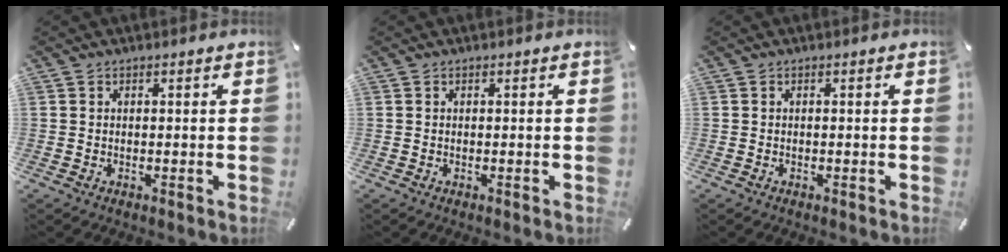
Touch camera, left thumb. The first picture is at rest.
{"total": 0.0}
{"total": 0.0}